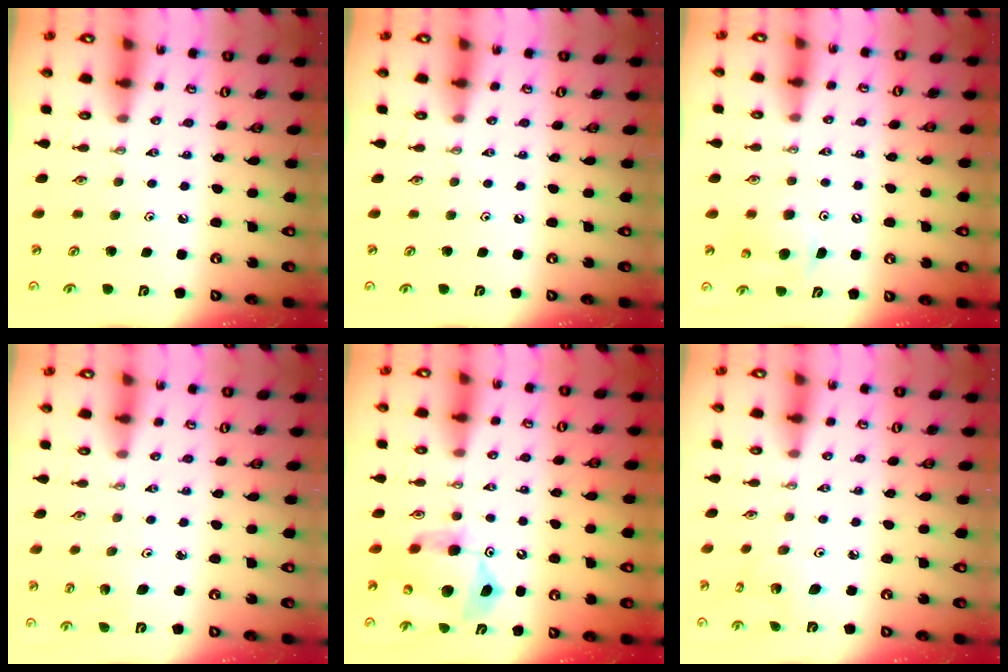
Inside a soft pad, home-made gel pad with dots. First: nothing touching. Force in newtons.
{"total": 0.0}
{"total": 6.1, "press": 6.0, "slide": 1.1}
{"total": 2.8, "press": 2.7, "slide": 1.0}
{"total": 12.0, "press": 11.9, "slide": 0.8}
{"total": 4.0, "press": 4.0, "slide": 0.4}